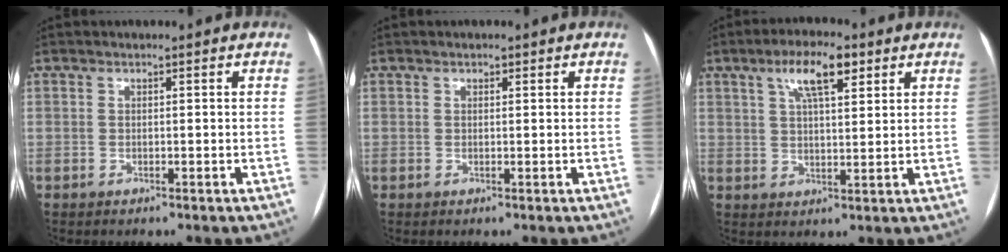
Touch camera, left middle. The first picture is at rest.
{"total": 0.7, "force": [0.5, 0.4, 0.3], "torque": [-0.006, -0.002, 0.006]}
{"total": 7.4, "force": [4.0, 2.0, 5.9], "torque": [-0.112, 0.014, 0.069]}